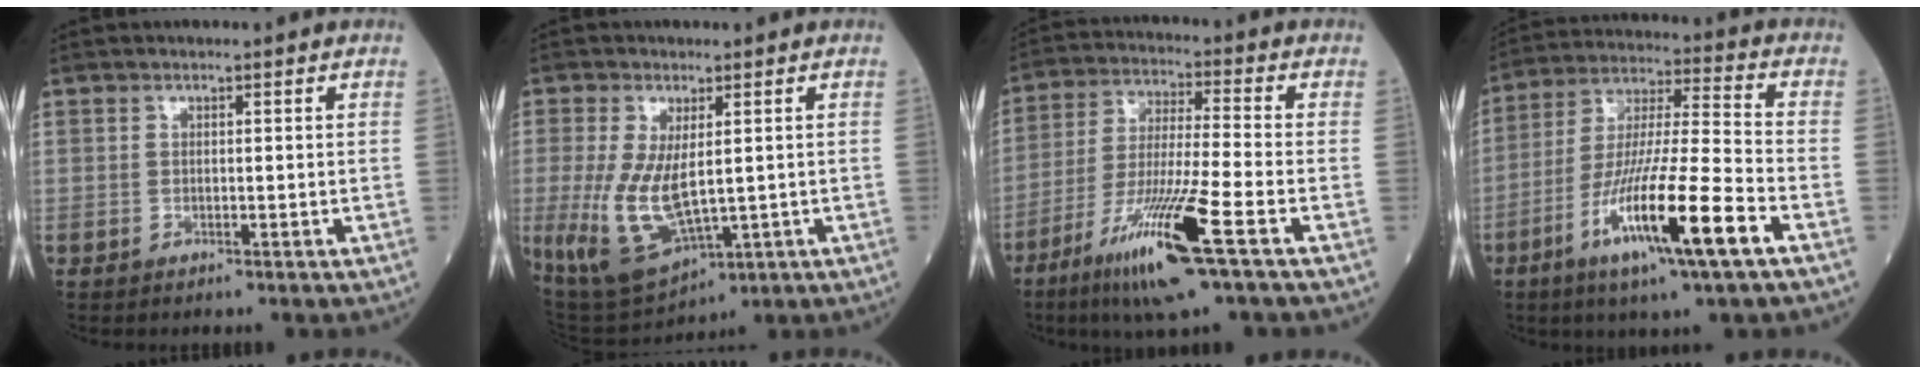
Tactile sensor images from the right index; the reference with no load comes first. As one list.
[{"total": 11.5, "force": [-0.9, 4.8, 10.4], "torque": [-0.216, -0.020, 0.005]}, {"total": 14.8, "force": [-7.4, 0.0, 12.9], "torque": [-0.258, -0.031, -0.134]}, {"total": 17.2, "force": [-7.6, 0.3, 15.4], "torque": [-0.304, -0.025, -0.138]}]